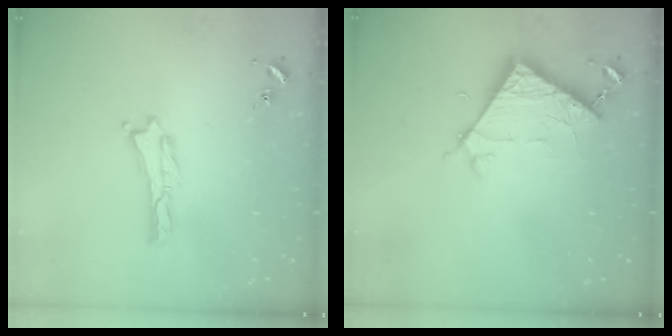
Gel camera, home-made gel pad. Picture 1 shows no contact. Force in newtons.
{"total": 6.7, "press": 6.7, "slide": 0.3}